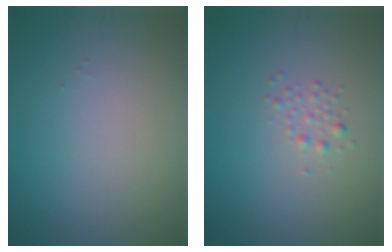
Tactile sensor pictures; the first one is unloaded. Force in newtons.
{"total": 1.1, "press": 1.1, "slide": 0.0}